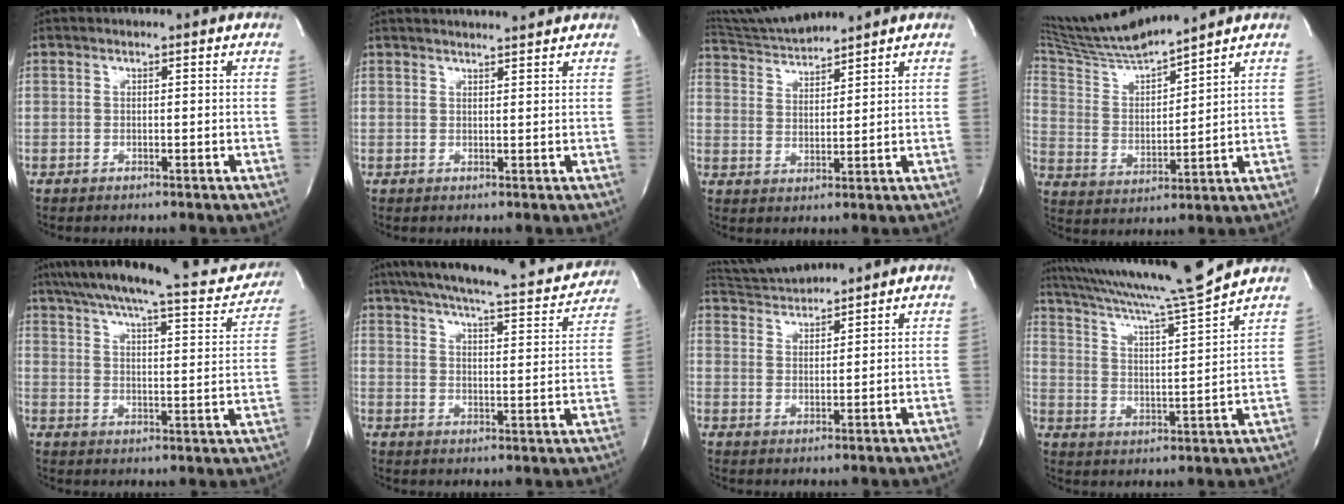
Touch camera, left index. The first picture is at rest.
{"total": 5.7, "force": [5.4, 0.2, 1.8], "torque": [-0.029, 0.016, 0.064]}
{"total": 6.7, "force": [6.6, -0.7, 0.9], "torque": [-0.031, 0.012, 0.133]}
{"total": 13.0, "force": [12.1, -0.6, 4.8], "torque": [-0.100, 0.003, 0.234]}
{"total": 21.8, "force": [19.4, 3.6, 9.2], "torque": [-0.140, -0.018, 0.247]}
{"total": 23.2, "force": [20.4, 4.4, 10.1], "torque": [-0.164, -0.010, 0.256]}
{"total": 5.4, "force": [5.3, -0.3, 0.2], "torque": [-0.013, 0.016, 0.104]}
{"total": 15.7, "force": [14.3, -2.7, 5.8], "torque": [-0.111, -0.033, 0.227]}